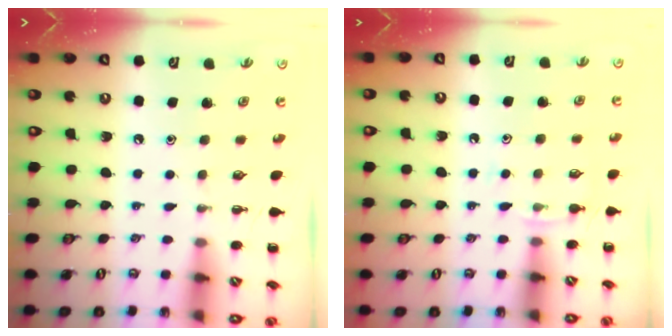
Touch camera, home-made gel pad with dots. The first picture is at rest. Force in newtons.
{"total": 6.1, "press": 5.9, "slide": 1.7}